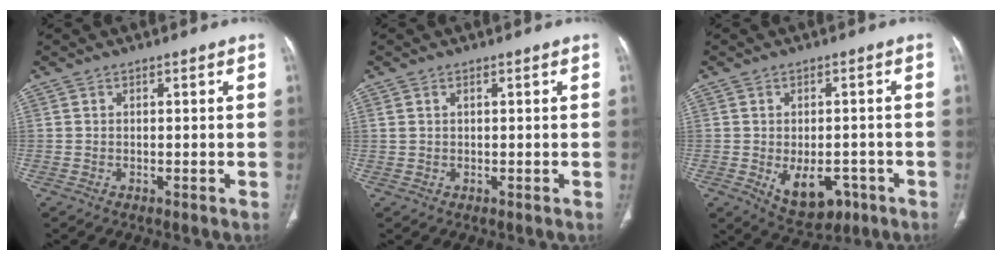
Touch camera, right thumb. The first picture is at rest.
{"total": 1.0, "force": [0.4, 0.5, 0.7], "torque": [-0.018, 0.008, 0.013]}
{"total": 9.2, "force": [-3.3, 5.6, 6.5], "torque": [-0.078, 0.008, -0.032]}